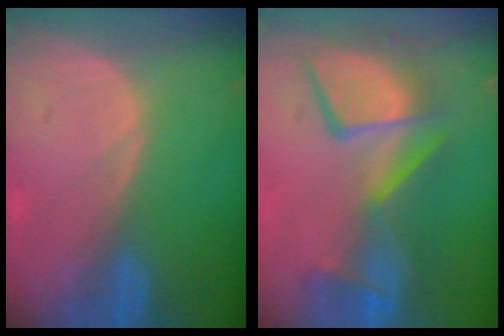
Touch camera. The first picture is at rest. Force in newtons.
{"total": 10.8, "press": 10.2, "slide": 3.5}